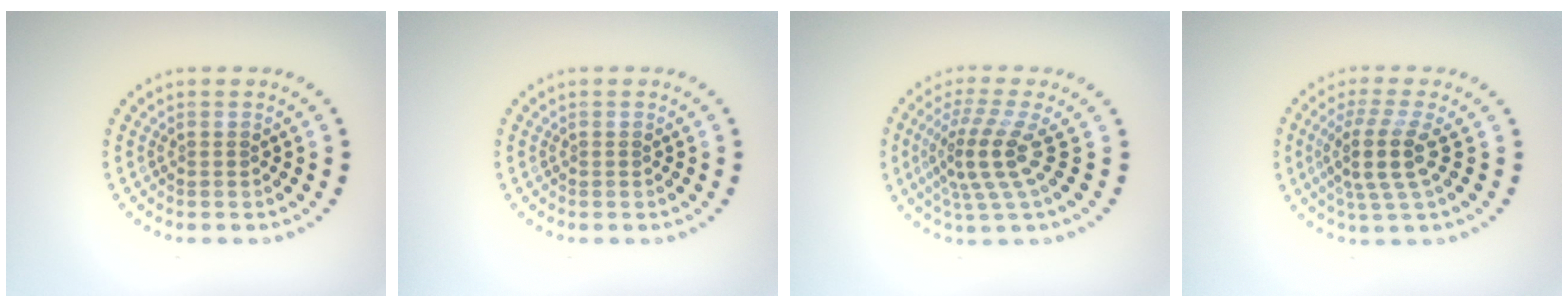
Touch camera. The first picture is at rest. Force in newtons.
{"total": 0.0}
{"total": 4.1, "press": 2.8, "slide": 2.9}
{"total": 3.9, "press": 3.0, "slide": 2.5}